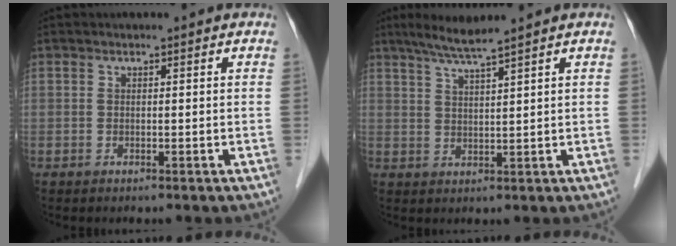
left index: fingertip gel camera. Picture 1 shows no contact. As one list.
[{"total": 4.8, "force": [3.9, -0.9, 2.6], "torque": [-0.056, -0.003, 0.076]}]